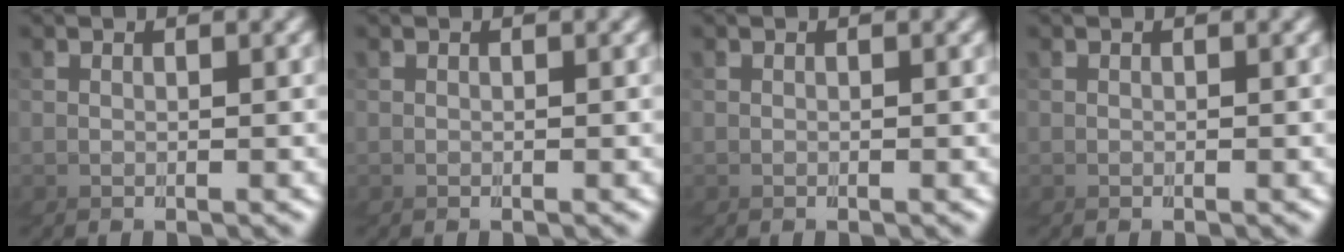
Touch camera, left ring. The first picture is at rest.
{"total": 0.0}
{"total": 0.0}
{"total": 0.0}